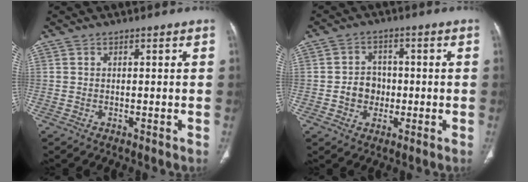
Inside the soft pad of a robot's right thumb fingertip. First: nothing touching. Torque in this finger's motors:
{"motor_torque": [0.91, 0.72, 0.36, -0.84, 0.17]}